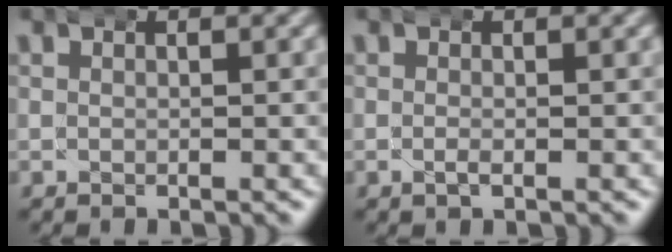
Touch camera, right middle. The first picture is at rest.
{"total": 0.7, "force": [-0.4, 0.2, 0.5], "torque": [-0.018, -0.005, -0.005]}